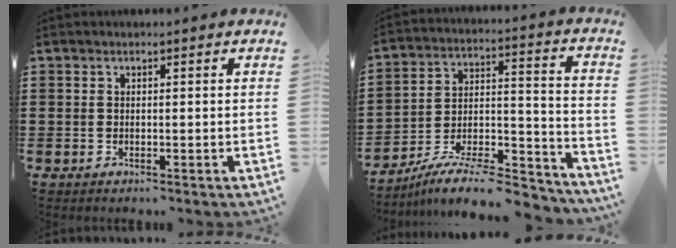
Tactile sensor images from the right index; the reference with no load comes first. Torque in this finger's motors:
{"motor_torque": [-0.10, 0.60, 0.10, 0.04]}